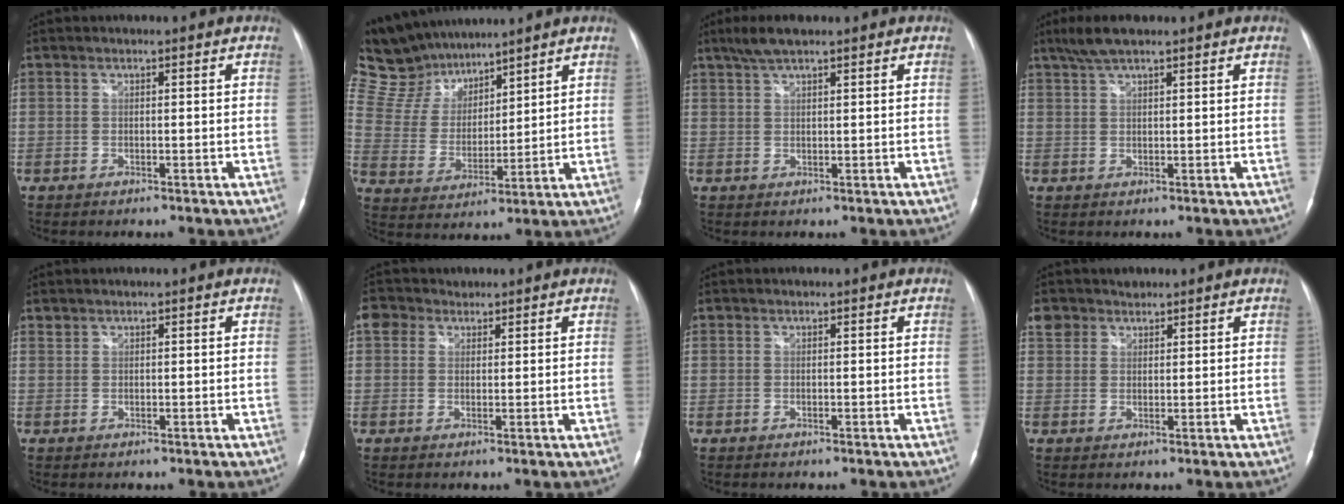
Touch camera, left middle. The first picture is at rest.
{"total": 13.2, "force": [11.7, 4.7, 3.8], "torque": [-0.087, 0.024, 0.229]}
{"total": 3.9, "force": [3.0, 0.7, 2.4], "torque": [-0.056, 0.010, 0.060]}
{"total": 4.3, "force": [3.3, 0.7, 2.7], "torque": [-0.061, 0.012, 0.066]}
{"total": 0.8, "force": [0.7, 0.4, -0.1], "torque": [0.003, 0.005, 0.012]}
{"total": 3.4, "force": [2.0, 2.7, 0.8], "torque": [-0.026, 0.023, 0.038]}
{"total": 0.0}
{"total": 3.4, "force": [2.4, 2.4, 0.2], "torque": [-0.005, 0.013, 0.041]}